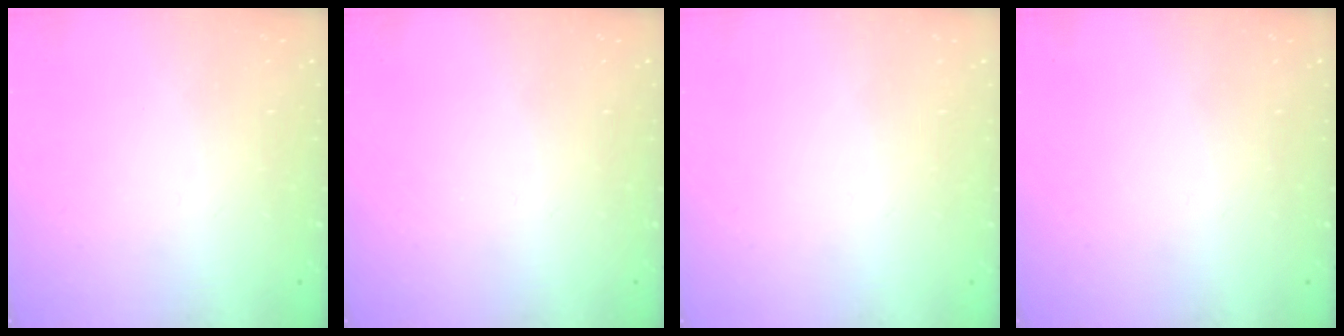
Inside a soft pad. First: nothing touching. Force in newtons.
{"total": 0.0}
{"total": 1.5, "press": 1.5, "slide": 0.1}
{"total": 0.0}